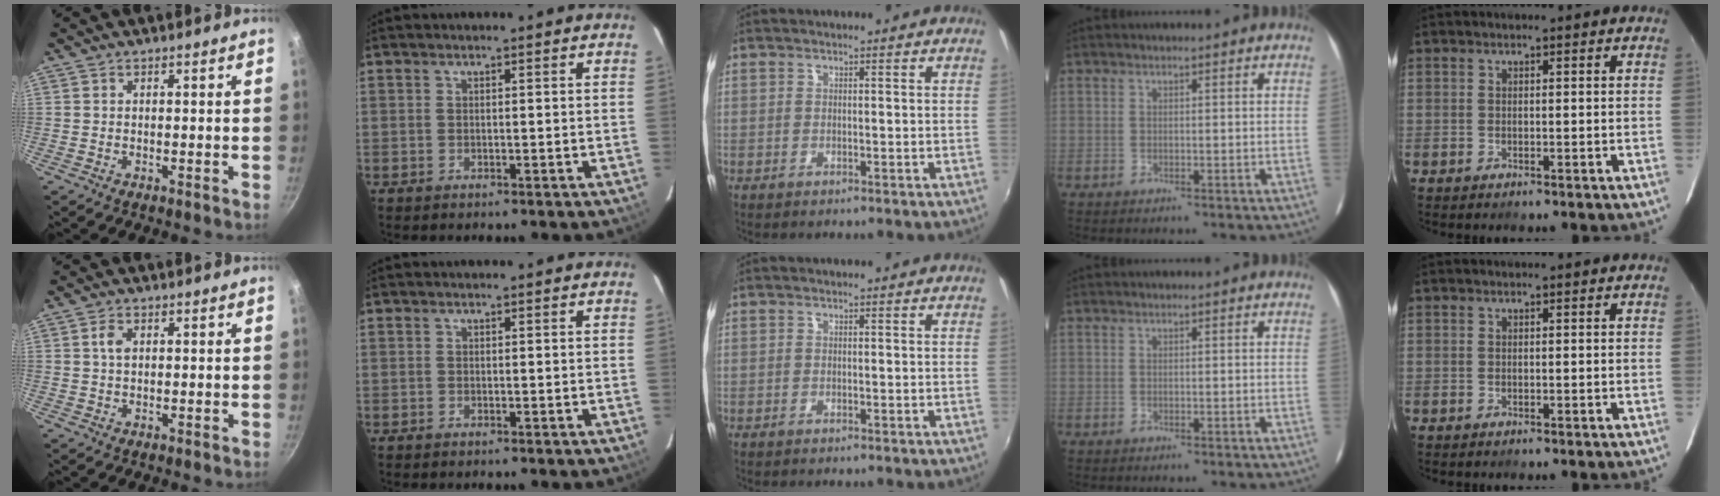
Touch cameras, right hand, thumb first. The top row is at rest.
{"thumb": {"total": 2.5, "force": [0.6, 1.6, 1.8], "torque": [-0.029, 0.002, 0.010]}}